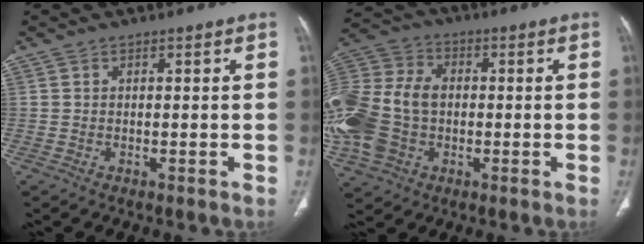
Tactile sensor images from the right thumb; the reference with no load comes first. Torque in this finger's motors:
{"motor_torque": [1.73, 1.56, 0.76, 0.33, 0.50]}